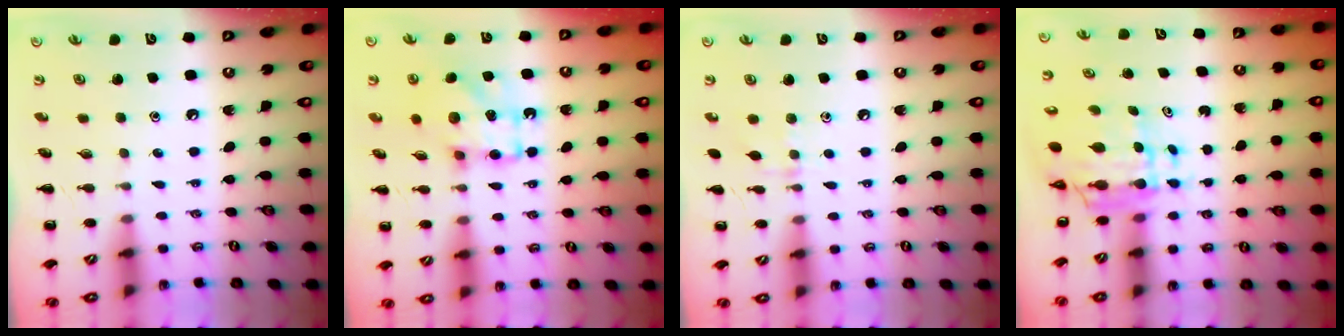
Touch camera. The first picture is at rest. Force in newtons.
{"total": 10.9, "press": 10.8, "slide": 1.3}
{"total": 6.2, "press": 5.9, "slide": 2.0}
{"total": 6.6, "press": 6.2, "slide": 2.1}